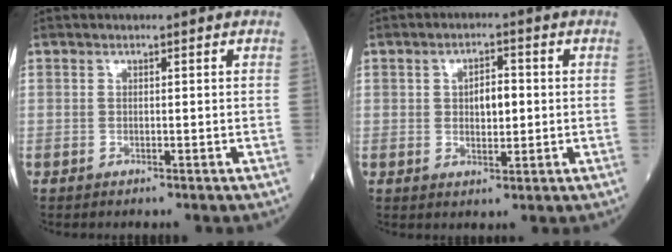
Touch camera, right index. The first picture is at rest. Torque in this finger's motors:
{"motor_torque": [0.08, -0.02, 0.04, 0.04]}